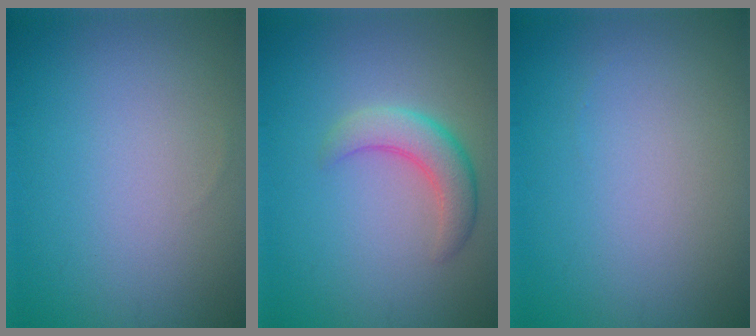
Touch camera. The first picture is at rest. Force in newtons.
{"total": 3.5, "press": 3.5, "slide": 0.1}
{"total": 0.0}